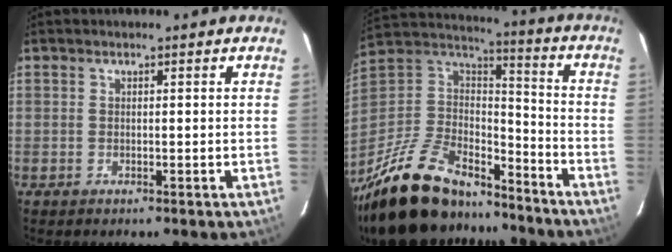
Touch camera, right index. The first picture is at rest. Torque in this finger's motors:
{"motor_torque": [1.05, -1.09, 0.56, 0.08]}